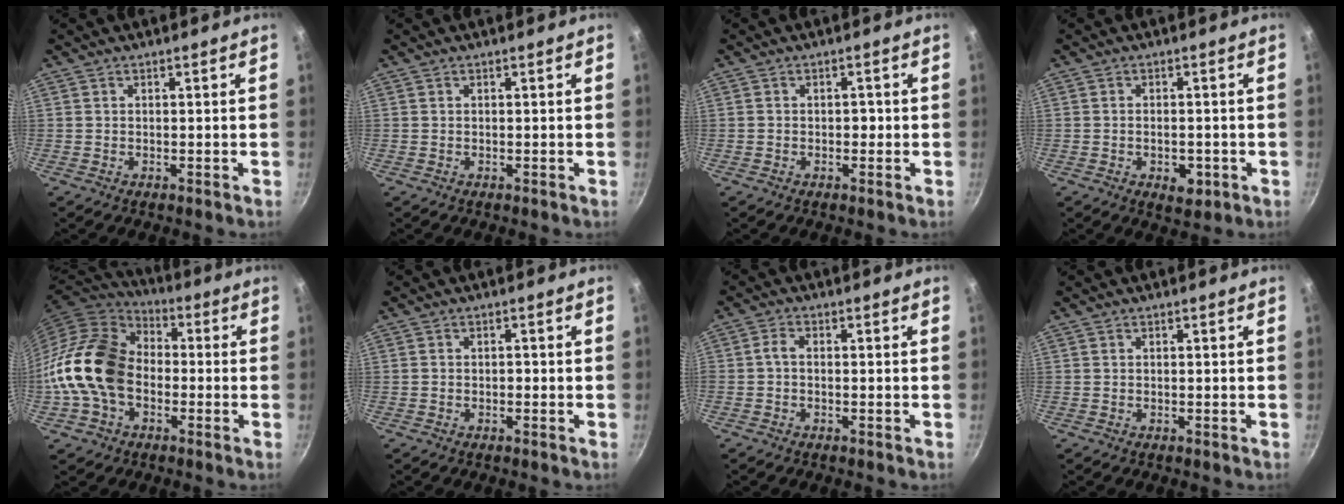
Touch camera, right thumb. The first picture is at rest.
{"total": 0.0}
{"total": 1.4, "force": [-0.3, 1.1, 0.8], "torque": [-0.006, 0.006, -0.007]}
{"total": 4.4, "force": [-1.5, 2.6, 3.2], "torque": [-0.037, 0.005, -0.017]}
{"total": 17.1, "force": [-2.4, 12.6, 11.2], "torque": [-0.180, 0.037, -0.061]}
{"total": 0.8, "force": [-0.4, 0.5, 0.4], "torque": [-0.009, 0.005, -0.006]}
{"total": 2.2, "force": [-0.4, 0.8, 2.0], "torque": [-0.056, 0.010, -0.015]}
{"total": 0.0}